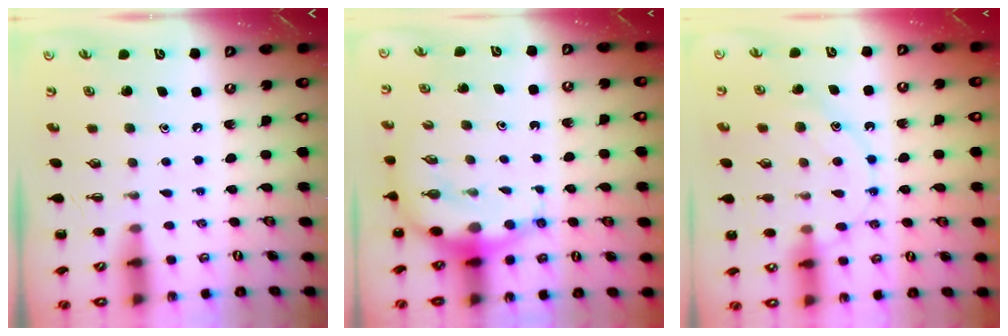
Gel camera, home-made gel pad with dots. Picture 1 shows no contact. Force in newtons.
{"total": 7.3, "press": 7.1, "slide": 1.7}
{"total": 13.5, "press": 13.5, "slide": 0.6}